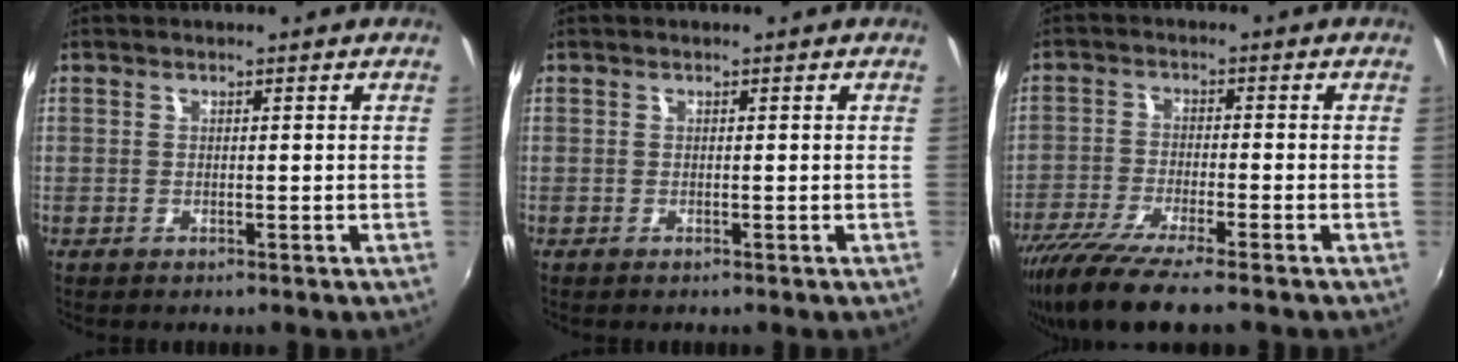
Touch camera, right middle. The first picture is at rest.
{"total": 0.0}
{"total": 10.8, "force": [-8.5, 0.9, 6.7], "torque": [-0.146, -0.041, -0.153]}